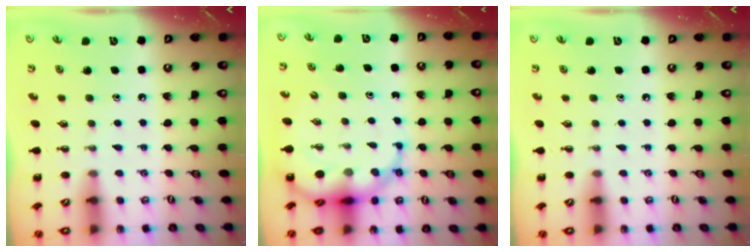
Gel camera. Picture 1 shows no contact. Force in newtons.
{"total": 10.9, "press": 10.4, "slide": 3.0}
{"total": 0.0}